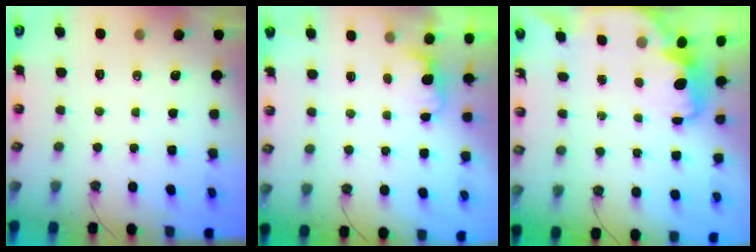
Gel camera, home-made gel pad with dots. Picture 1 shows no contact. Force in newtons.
{"total": 1.3, "press": 1.1, "slide": 0.8}
{"total": 2.5, "press": 2.5, "slide": 0.6}